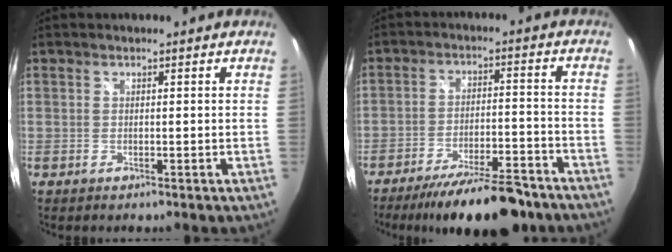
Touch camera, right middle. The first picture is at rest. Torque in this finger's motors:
{"motor_torque": [1.07, -1.07, 0.44, 0.11]}